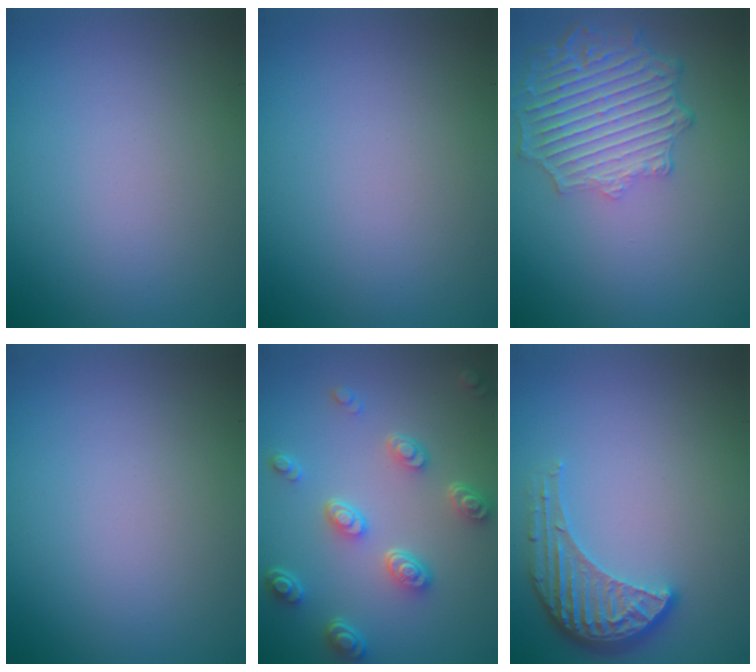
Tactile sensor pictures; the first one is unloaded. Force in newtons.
{"total": 0.0}
{"total": 6.5, "press": 5.0, "slide": 4.1}
{"total": 0.0}
{"total": 4.5, "press": 3.4, "slide": 2.9}
{"total": 3.9, "press": 3.2, "slide": 2.3}